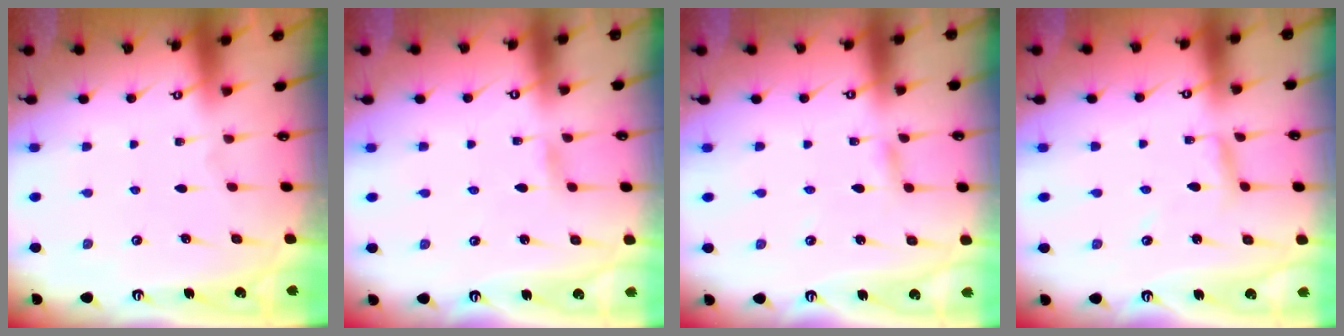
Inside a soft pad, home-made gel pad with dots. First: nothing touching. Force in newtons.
{"total": 1.7, "press": 1.7, "slide": 0.1}
{"total": 2.4, "press": 2.4, "slide": 0.2}
{"total": 3.3, "press": 3.2, "slide": 0.3}